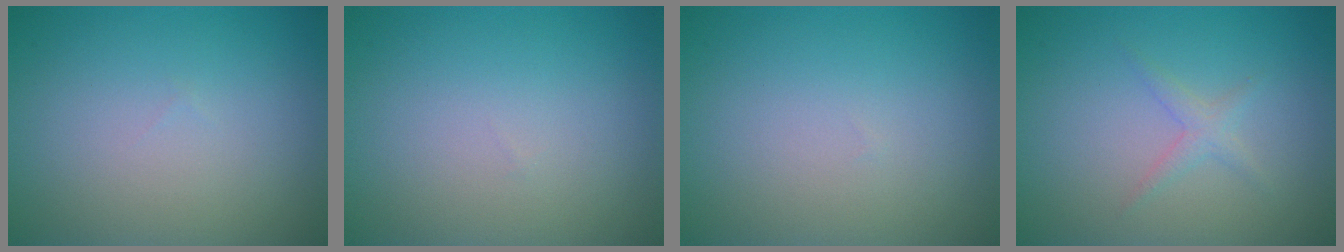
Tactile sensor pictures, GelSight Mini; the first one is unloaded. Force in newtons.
{"total": 0.0}
{"total": 0.0}
{"total": 1.3, "press": 1.3, "slide": 0.1}